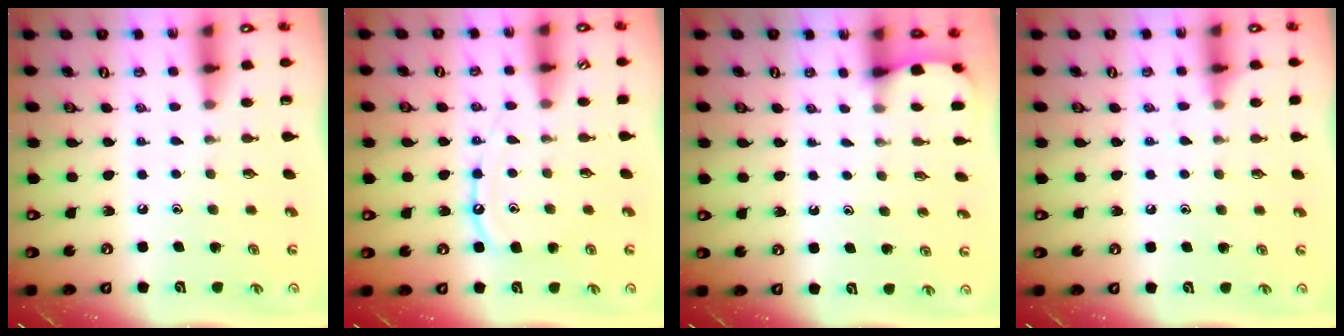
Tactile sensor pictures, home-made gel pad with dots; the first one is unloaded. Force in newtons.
{"total": 9.2, "press": 9.2, "slide": 0.8}
{"total": 1.2, "press": 1.2, "slide": 0.0}
{"total": 5.7, "press": 5.6, "slide": 0.8}